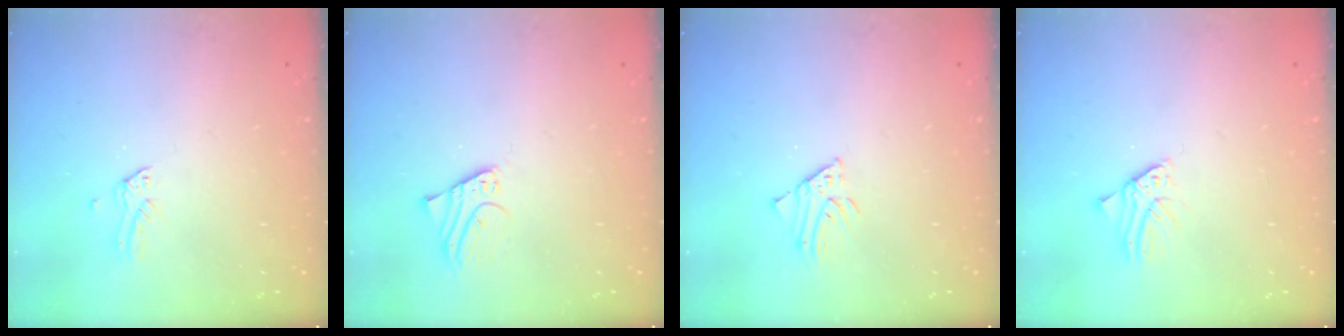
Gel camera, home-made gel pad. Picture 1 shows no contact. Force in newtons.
{"total": 1.7, "press": 1.6, "slide": 0.1}
{"total": 2.5, "press": 2.5, "slide": 0.2}
{"total": 1.6, "press": 1.6, "slide": 0.2}